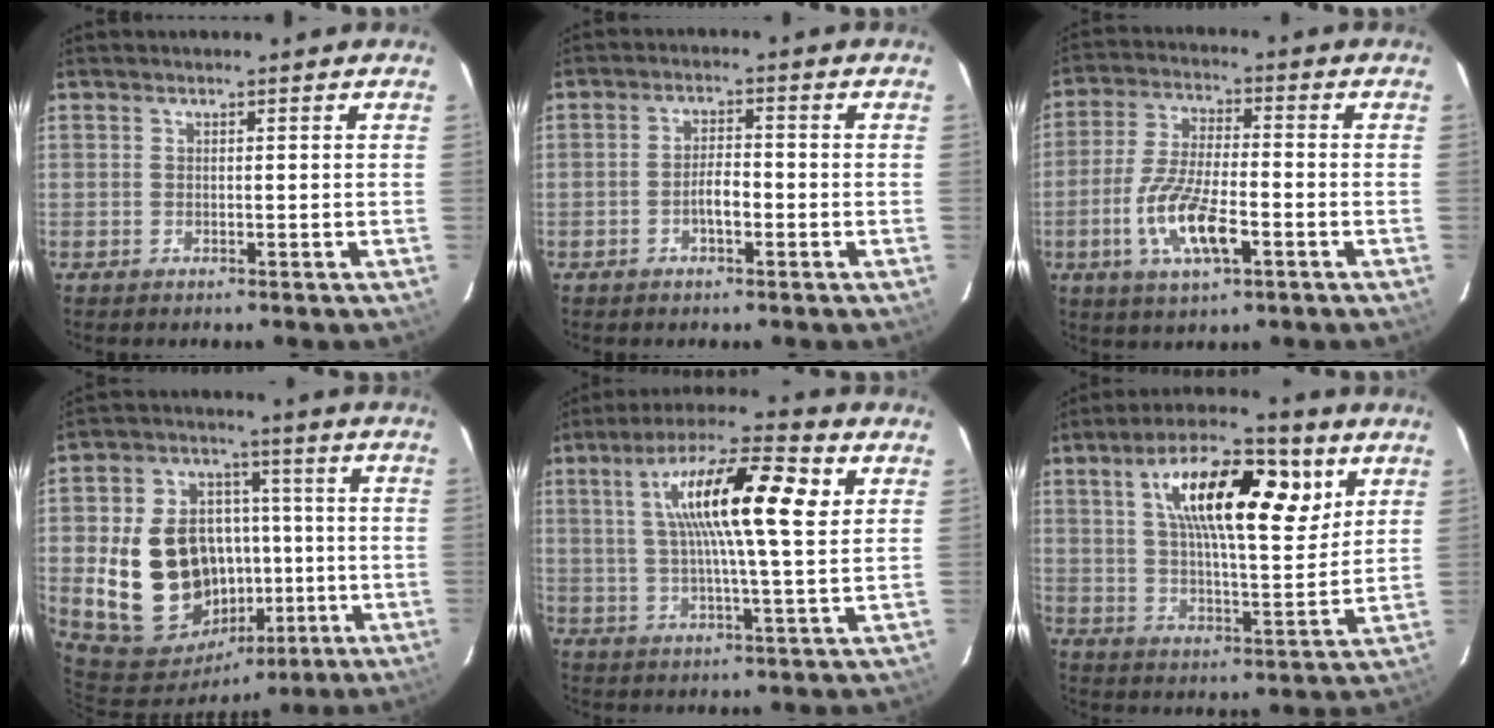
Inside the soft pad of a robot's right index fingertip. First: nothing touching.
{"total": 3.5, "force": [-1.6, 1.1, 2.9], "torque": [-0.059, 0.007, -0.026]}
{"total": 11.8, "force": [-4.5, 3.5, 10.4], "torque": [-0.216, -0.010, -0.082]}
{"total": 21.6, "force": [-3.0, 17.4, 12.6], "torque": [-0.292, 0.038, -0.019]}
{"total": 16.6, "force": [5.1, 2.6, 15.6], "torque": [-0.270, 0.026, 0.080]}
{"total": 19.0, "force": [7.8, 6.9, 15.8], "torque": [-0.259, 0.015, 0.120]}